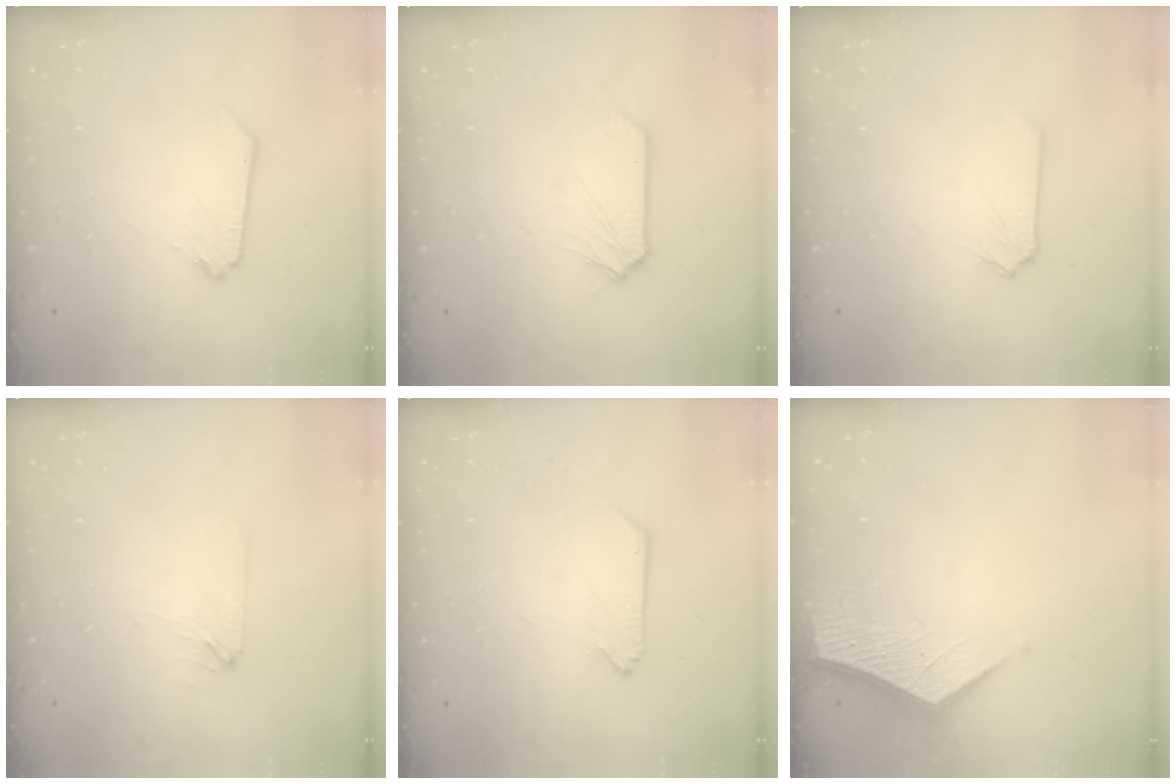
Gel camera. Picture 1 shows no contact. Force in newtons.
{"total": 0.7, "press": 0.7, "slide": 0.1}
{"total": 0.0}
{"total": 1.8, "press": 1.7, "slide": 0.4}
{"total": 0.0}
{"total": 3.7, "press": 3.7, "slide": 0.3}